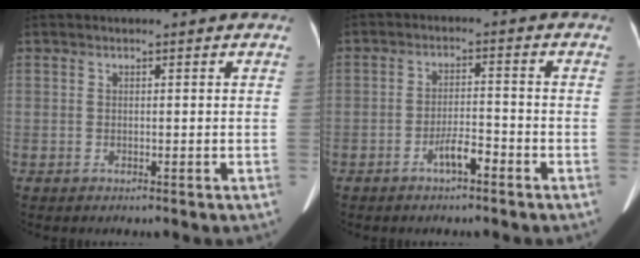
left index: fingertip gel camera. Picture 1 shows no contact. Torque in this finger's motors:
{"motor_torque": [0.00, 0.02, 0.05, 0.02]}